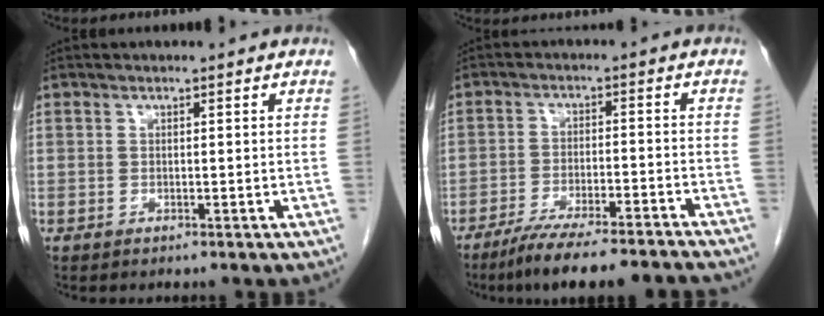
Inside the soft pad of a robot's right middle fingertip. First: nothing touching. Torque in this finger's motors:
{"motor_torque": [1.19, -0.94, 0.39, 0.10]}